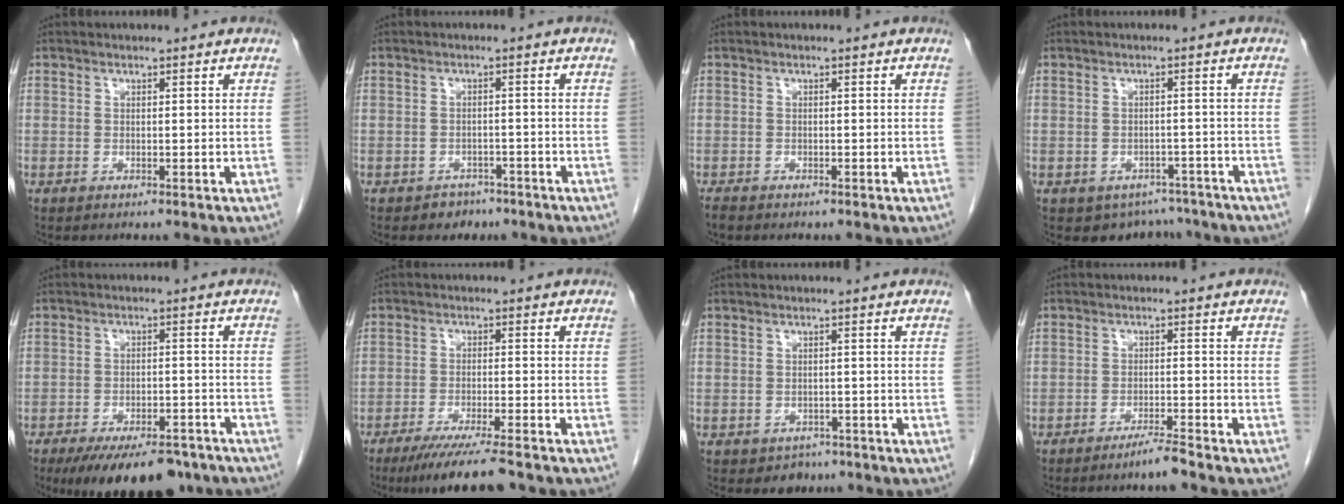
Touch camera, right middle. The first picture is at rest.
{"total": 2.8, "force": [-2.0, 1.9, 0.3], "torque": [-0.008, 0.009, -0.025]}
{"total": 1.3, "force": [-1.1, 0.4, 0.5], "torque": [-0.015, -0.004, -0.018]}
{"total": 5.6, "force": [-4.4, 3.5, 0.2], "torque": [0.015, 0.010, -0.054]}
{"total": 13.7, "force": [-10.8, 5.0, 6.8], "torque": [-0.092, -0.006, -0.152]}
{"total": 8.9, "force": [-7.1, -0.2, 5.4], "torque": [-0.082, -0.023, -0.116]}
{"total": 2.7, "force": [-1.7, 2.0, 0.6], "torque": [-0.006, 0.006, -0.017]}
{"total": 3.1, "force": [-2.6, -0.4, 1.7], "torque": [-0.029, -0.004, -0.047]}